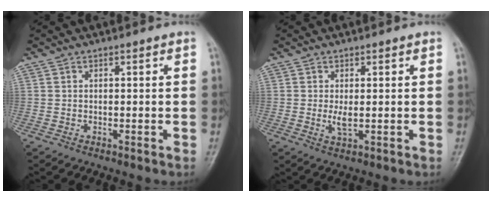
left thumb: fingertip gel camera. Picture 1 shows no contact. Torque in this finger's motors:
{"motor_torque": [0.03, 0.04, 0.07, 0.01, 0.00]}